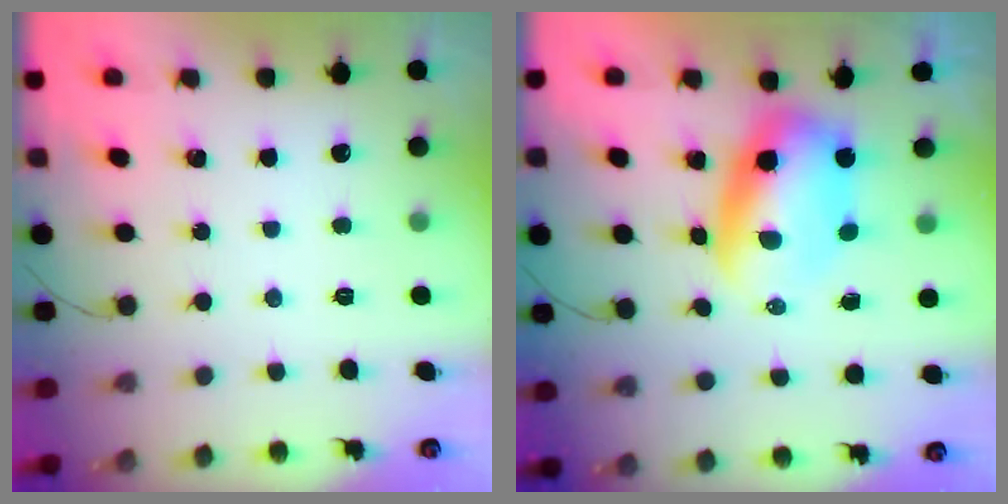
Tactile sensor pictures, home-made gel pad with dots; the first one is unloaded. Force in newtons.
{"total": 7.3, "press": 7.1, "slide": 1.9}